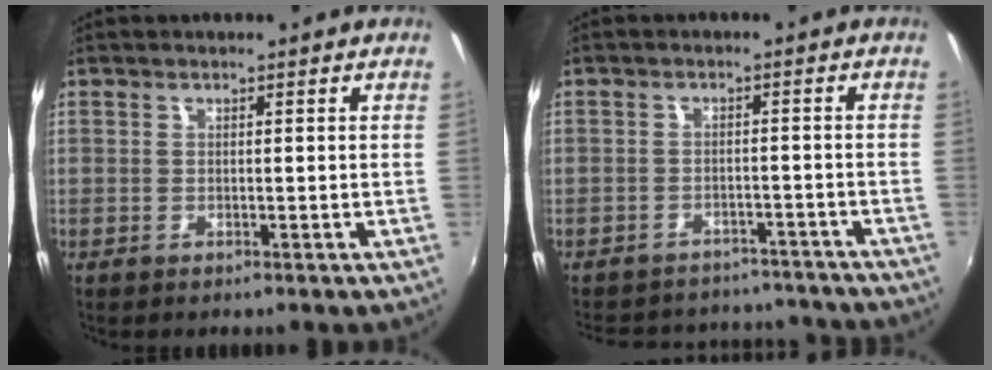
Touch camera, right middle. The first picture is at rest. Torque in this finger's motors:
{"motor_torque": [0.36, -0.61, -0.23, -0.13]}